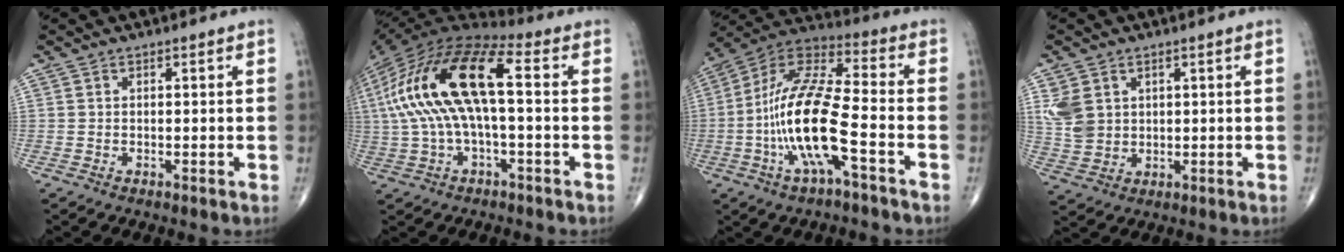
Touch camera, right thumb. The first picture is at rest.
{"total": 21.1, "force": [1.8, 8.4, 19.3], "torque": [-0.402, 0.044, 0.022]}
{"total": 17.5, "force": [-5.0, 4.9, 16.0], "torque": [-0.328, 0.040, -0.097]}
{"total": 6.5, "force": [2.2, 5.0, 3.5], "torque": [-0.063, -0.008, 0.057]}